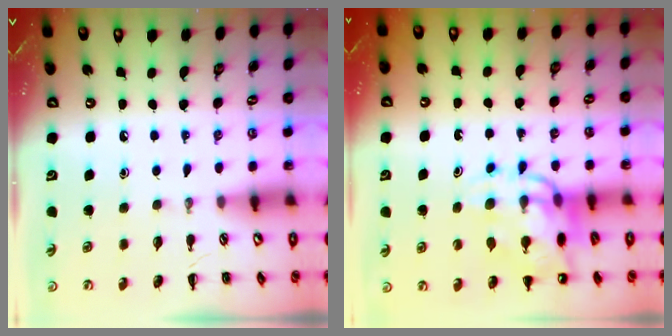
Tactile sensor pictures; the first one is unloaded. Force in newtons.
{"total": 14.5, "press": 14.1, "slide": 3.4}